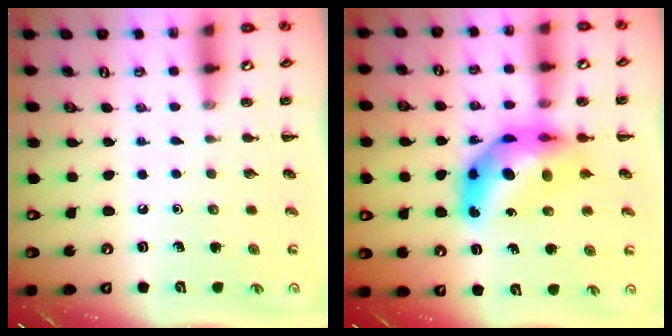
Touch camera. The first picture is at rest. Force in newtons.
{"total": 12.6, "press": 12.0, "slide": 3.9}